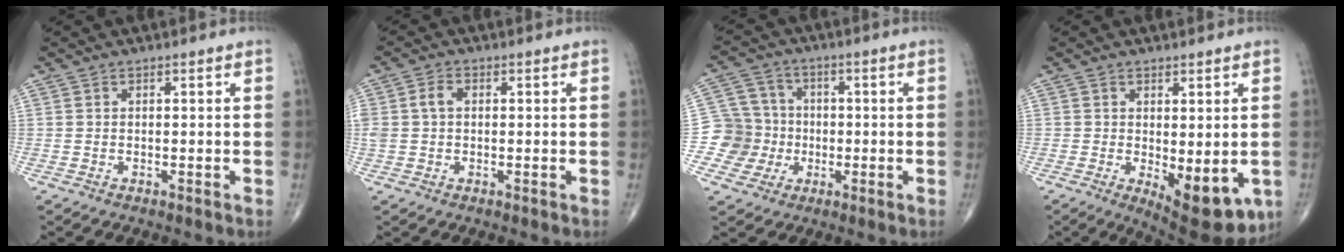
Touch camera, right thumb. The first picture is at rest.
{"total": 4.0, "force": [0.5, 2.9, 2.8], "torque": [-0.071, 0.016, 0.010]}
{"total": 7.4, "force": [-1.6, 7.2, 0.1], "torque": [0.034, 0.019, -0.036]}
{"total": 11.0, "force": [-2.8, 4.7, 9.6], "torque": [-0.106, -0.021, -0.024]}